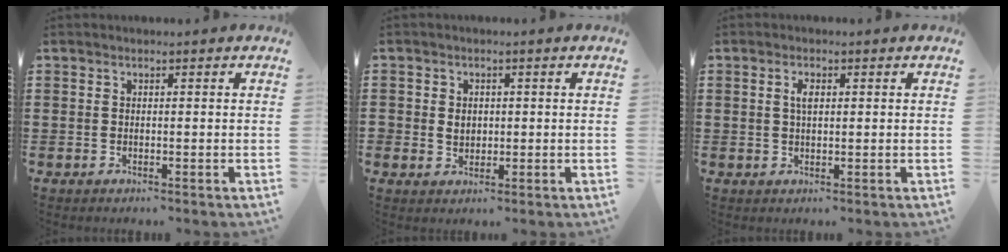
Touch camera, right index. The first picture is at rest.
{"total": 2.1, "force": [-0.2, 1.8, 1.0], "torque": [-0.024, 0.006, -0.006]}
{"total": 2.1, "force": [0.5, 0.9, 1.9], "torque": [-0.040, 0.006, 0.007]}